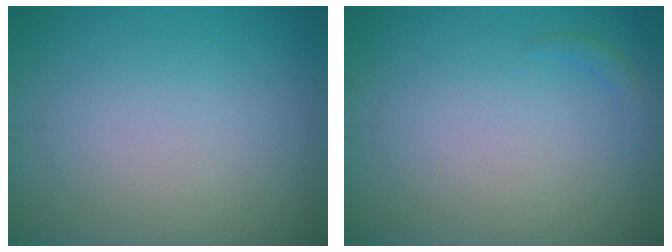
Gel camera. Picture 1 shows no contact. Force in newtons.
{"total": 0.7, "press": 0.7, "slide": 0.1}